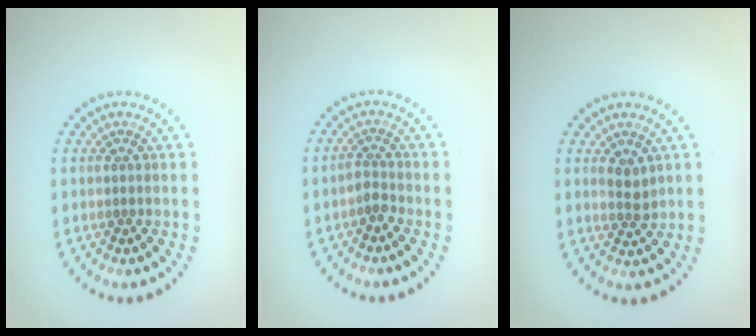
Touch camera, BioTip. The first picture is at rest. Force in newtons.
{"total": 1.4, "press": 1.1, "slide": 0.9}
{"total": 1.4, "press": 1.4, "slide": 0.4}